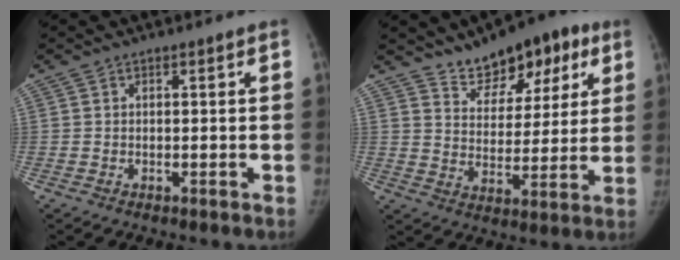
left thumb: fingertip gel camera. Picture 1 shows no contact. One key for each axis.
{"total": 13.7, "fx": 8.8, "fy": 7.4, "fz": 7.5, "tx": -0.063, "ty": -0.029, "tz": 0.139}